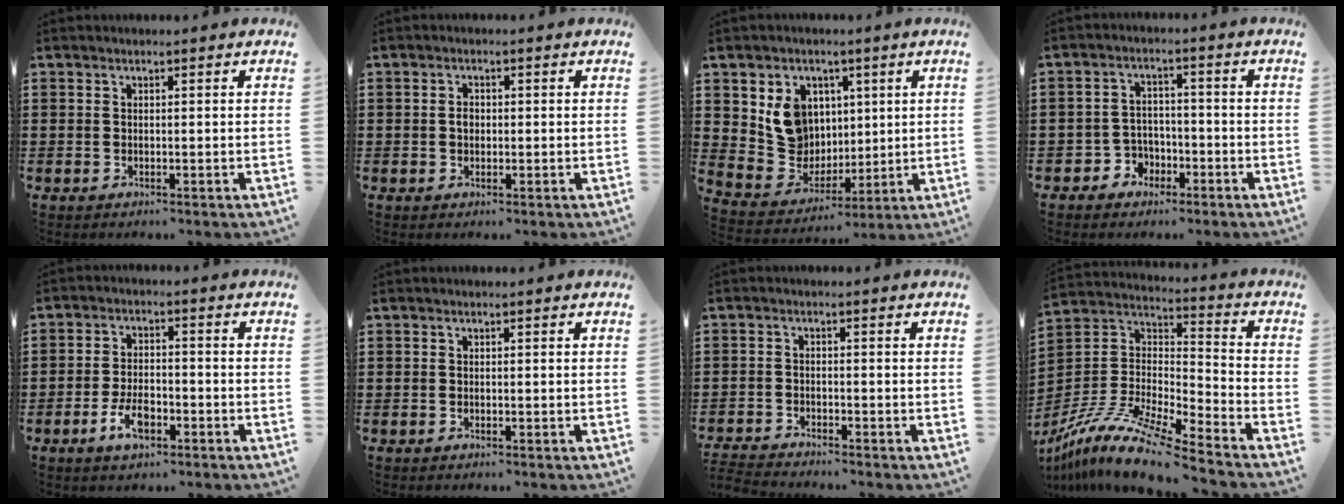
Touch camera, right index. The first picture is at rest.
{"total": 1.6, "force": [-0.1, 1.1, 1.2], "torque": [-0.024, 0.006, -0.003]}
{"total": 9.6, "force": [2.8, 8.6, 3.2], "torque": [-0.076, 0.003, 0.060]}
{"total": 3.5, "force": [-2.2, 2.8, 0.3], "torque": [-0.017, 0.011, -0.046]}
{"total": 5.3, "force": [-2.6, 2.3, 4.0], "torque": [-0.093, -0.002, -0.053]}
{"total": 0.0}
{"total": 2.3, "force": [-2.3, 0.0, -0.1], "torque": [-0.003, 0.000, -0.049]}
{"total": 11.9, "force": [-9.9, 1.3, 6.5], "torque": [-0.141, 0.008, -0.200]}